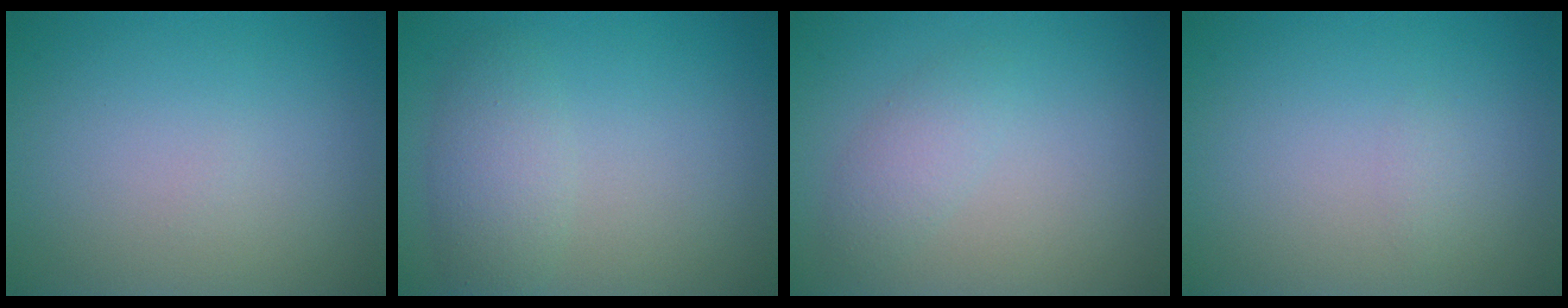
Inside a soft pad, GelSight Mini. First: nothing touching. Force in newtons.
{"total": 2.9, "press": 2.9, "slide": 0.1}
{"total": 1.8, "press": 1.8, "slide": 0.1}
{"total": 0.6, "press": 0.6, "slide": 0.0}